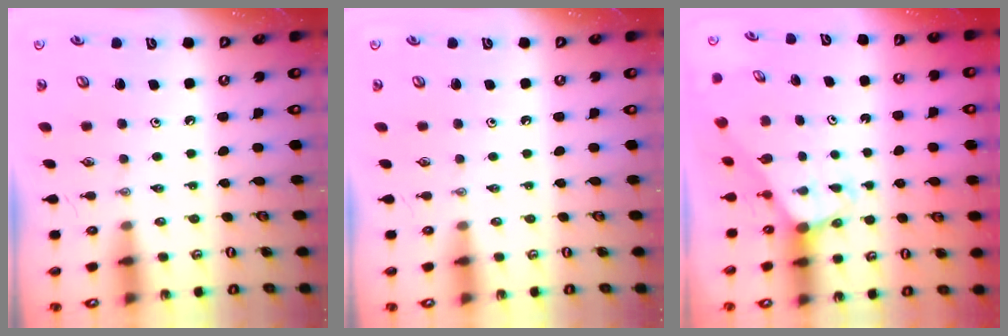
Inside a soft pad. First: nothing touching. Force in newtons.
{"total": 0.0}
{"total": 2.9, "press": 2.9, "slide": 0.0}